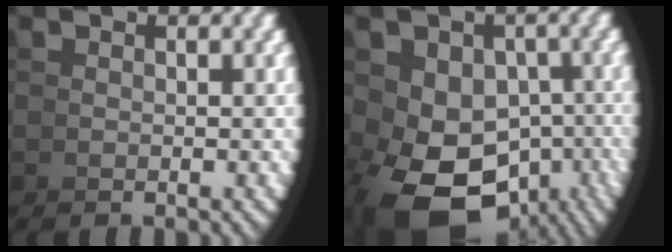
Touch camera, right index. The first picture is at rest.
{"total": 11.3, "force": [-4.6, 7.6, 7.0], "torque": [-0.158, -0.072, -0.036]}